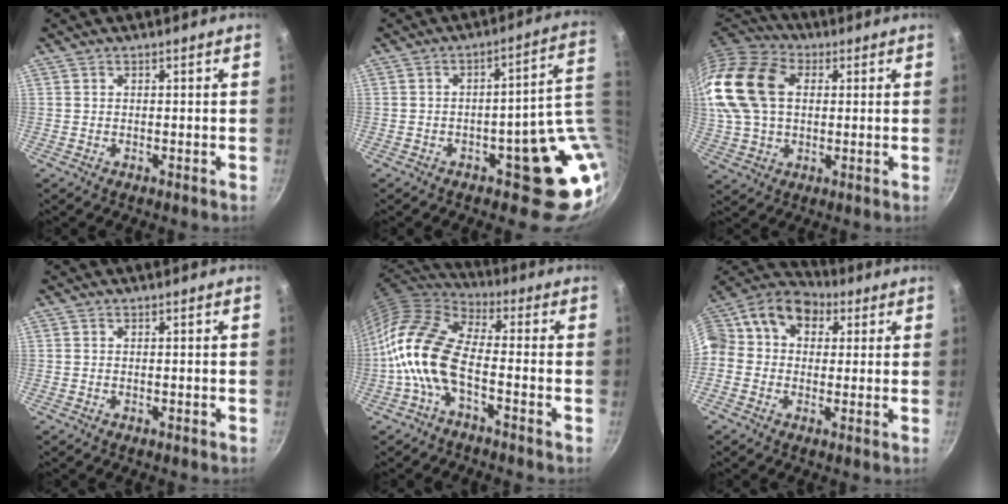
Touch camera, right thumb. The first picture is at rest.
{"total": 13.3, "force": [0.7, 7.1, 11.3], "torque": [-0.065, 0.008, 0.027]}
{"total": 20.4, "force": [3.8, 14.2, 14.2], "torque": [-0.282, 0.023, 0.062]}
{"total": 0.0}
{"total": 13.8, "force": [-3.8, 6.8, 11.4], "torque": [-0.220, 0.037, -0.092]}
{"total": 15.1, "force": [3.8, 12.4, 7.8], "torque": [-0.143, 0.035, 0.044]}